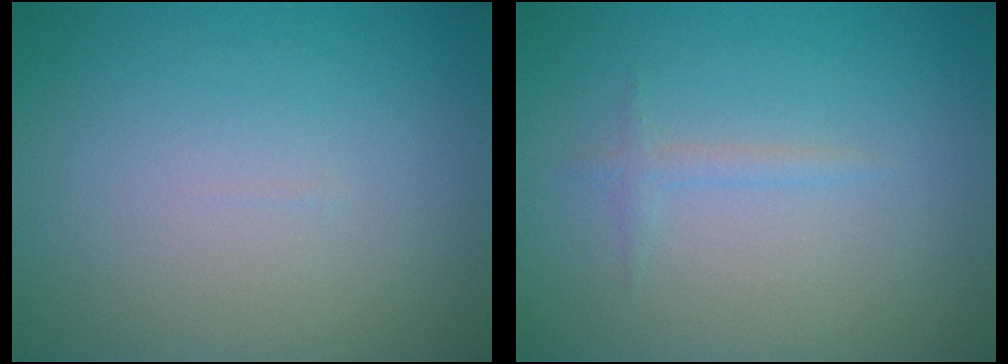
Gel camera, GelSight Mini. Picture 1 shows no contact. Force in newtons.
{"total": 0.8, "press": 0.8, "slide": 0.0}